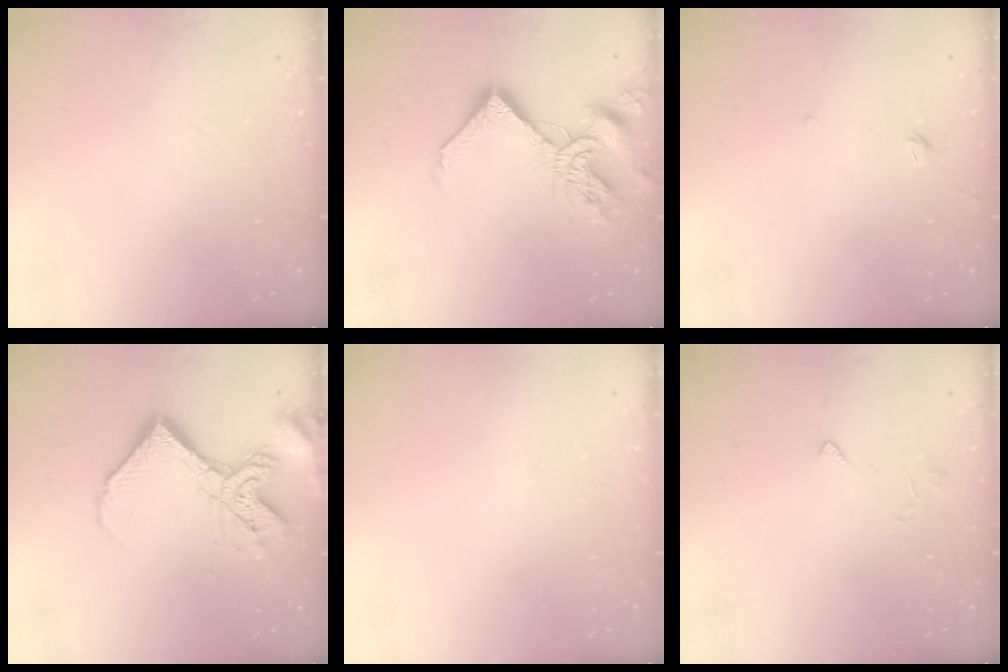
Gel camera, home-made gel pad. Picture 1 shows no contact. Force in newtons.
{"total": 11.3, "press": 11.2, "slide": 1.5}
{"total": 2.0, "press": 1.9, "slide": 0.5}
{"total": 16.2, "press": 16.1, "slide": 2.2}
{"total": 1.8, "press": 1.8, "slide": 0.1}
{"total": 2.0, "press": 2.0, "slide": 0.4}